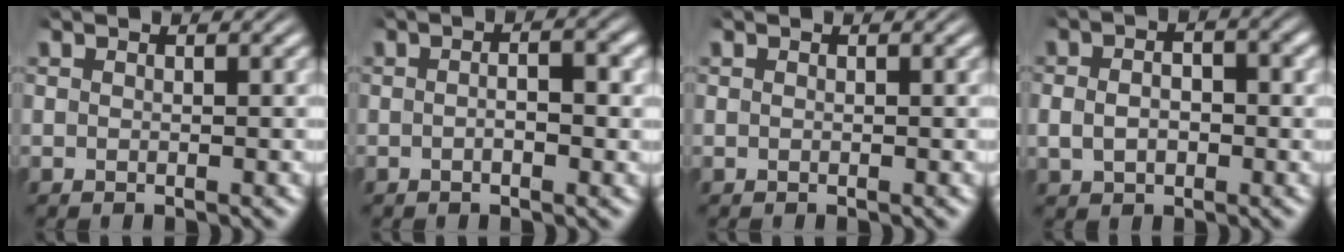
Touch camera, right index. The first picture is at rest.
{"total": 2.5, "force": [-0.3, 0.7, 2.4], "torque": [-0.030, 0.007, -0.012]}
{"total": 0.0}
{"total": 3.3, "force": [-0.5, 2.2, 2.4], "torque": [-0.041, -0.002, -0.003]}